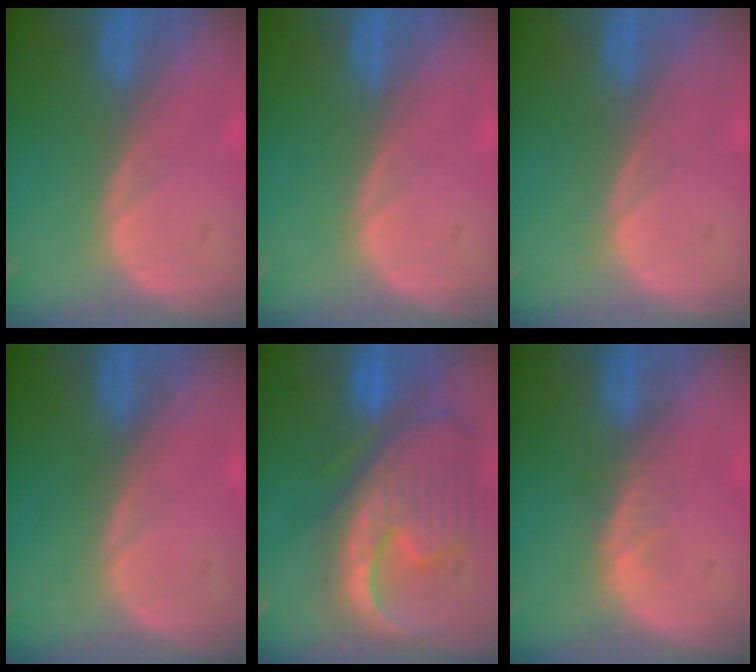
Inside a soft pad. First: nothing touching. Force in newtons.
{"total": 0.0}
{"total": 0.0}
{"total": 0.0}
{"total": 13.0, "press": 11.1, "slide": 6.7}
{"total": 1.5, "press": 1.5, "slide": 0.2}